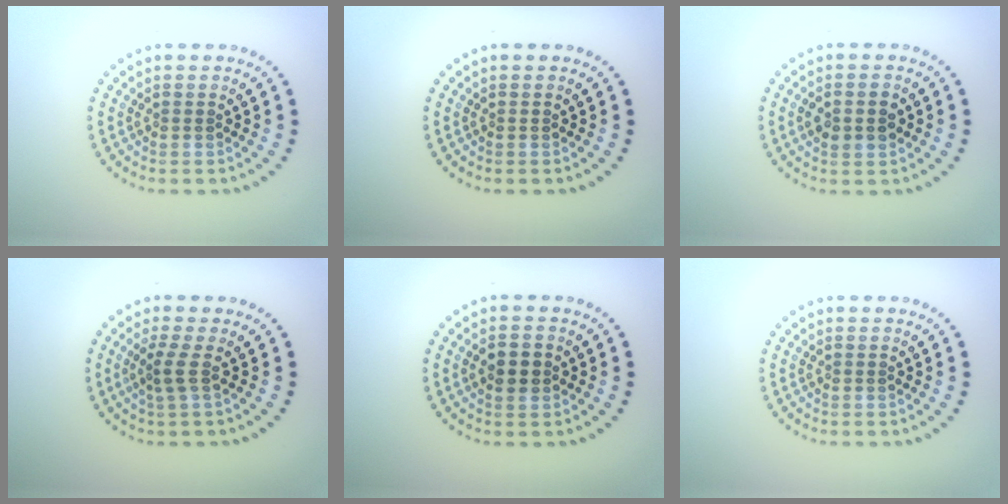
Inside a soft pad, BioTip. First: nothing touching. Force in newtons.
{"total": 0.0}
{"total": 2.4, "press": 2.4, "slide": 0.2}
{"total": 1.9, "press": 1.3, "slide": 1.4}
{"total": 2.5, "press": 2.5, "slide": 0.2}
{"total": 0.0}